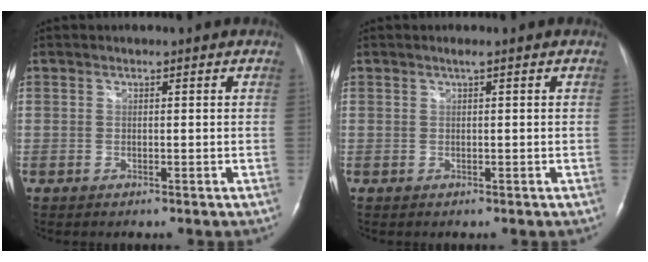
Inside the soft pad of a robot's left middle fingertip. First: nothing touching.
{"total": 0.6, "force": [0.3, -0.1, 0.5], "torque": [-0.013, 0.004, 0.006]}